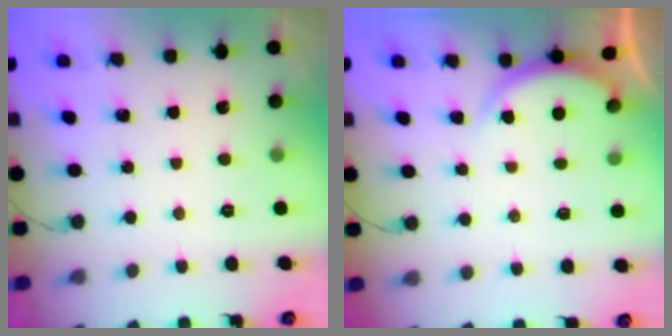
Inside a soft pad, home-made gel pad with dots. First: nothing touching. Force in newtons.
{"total": 2.1, "press": 2.0, "slide": 0.5}